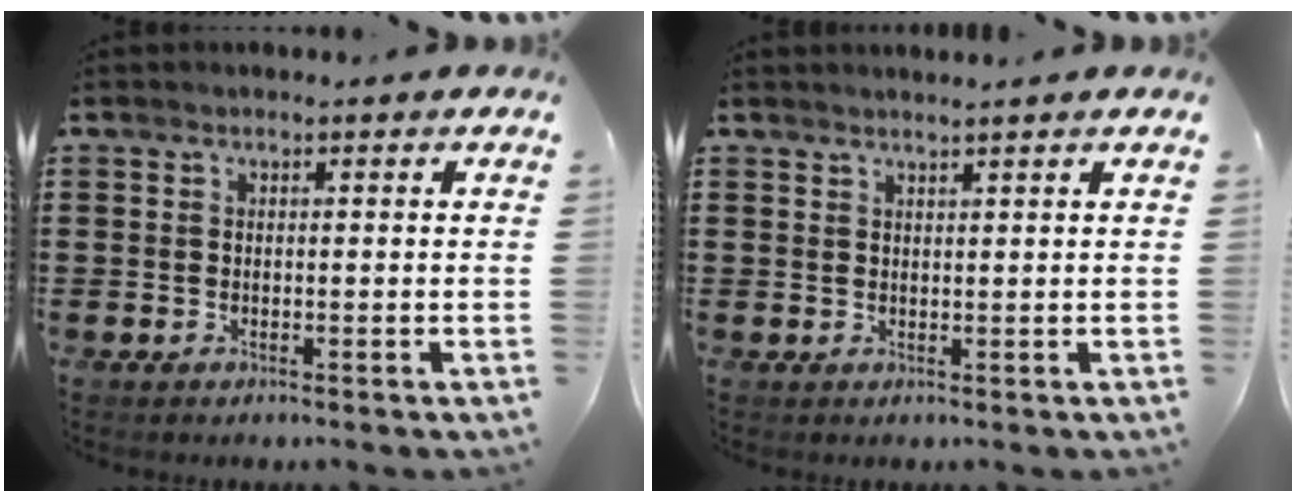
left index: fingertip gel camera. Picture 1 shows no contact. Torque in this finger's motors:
{"motor_torque": [-0.34, 0.02, 0.01, -0.01]}